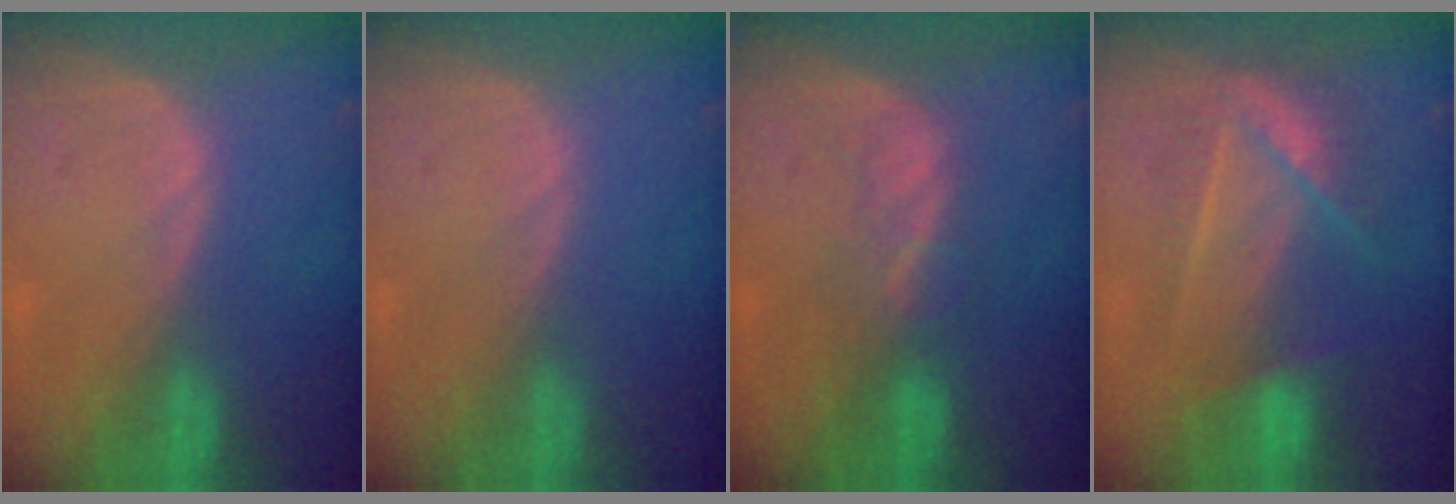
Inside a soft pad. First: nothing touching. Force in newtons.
{"total": 0.0}
{"total": 3.3, "press": 3.3, "slide": 0.5}
{"total": 7.1, "press": 6.8, "slide": 2.2}